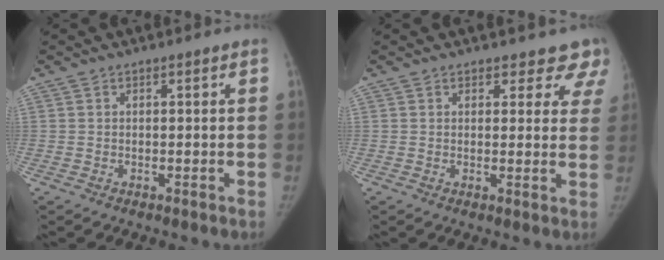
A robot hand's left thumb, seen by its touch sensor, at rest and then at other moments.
{"total": 6.5, "force": [5.7, 3.1, 0.4], "torque": [0.050, -0.025, 0.042]}